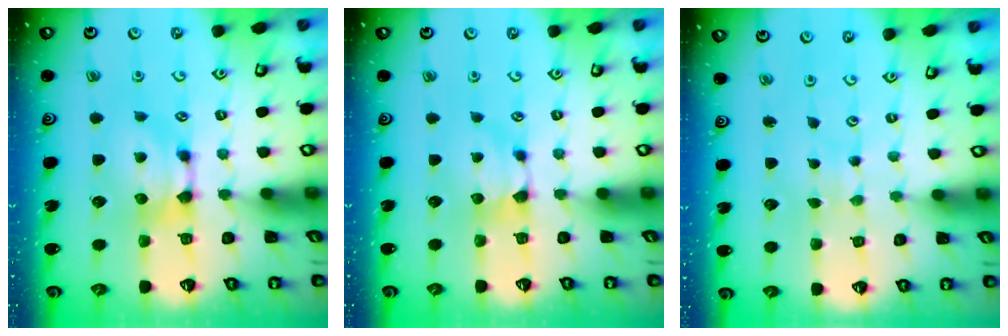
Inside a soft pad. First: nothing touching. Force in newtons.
{"total": 0.8, "press": 0.7, "slide": 0.2}
{"total": 4.8, "press": 4.8, "slide": 0.2}